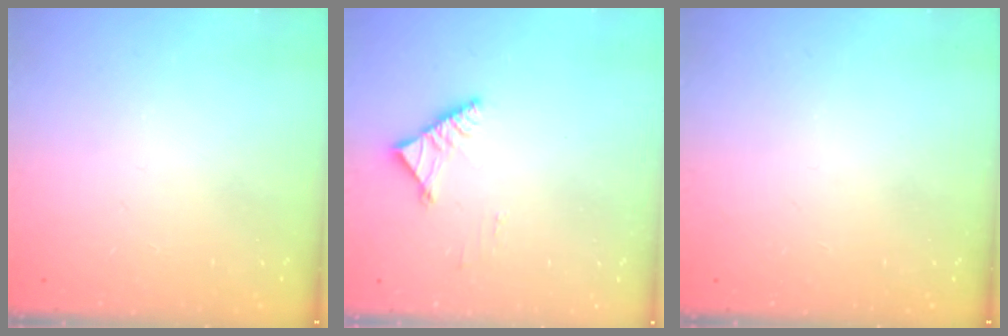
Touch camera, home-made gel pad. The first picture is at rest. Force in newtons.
{"total": 3.4, "press": 3.3, "slide": 0.8}
{"total": 0.0}